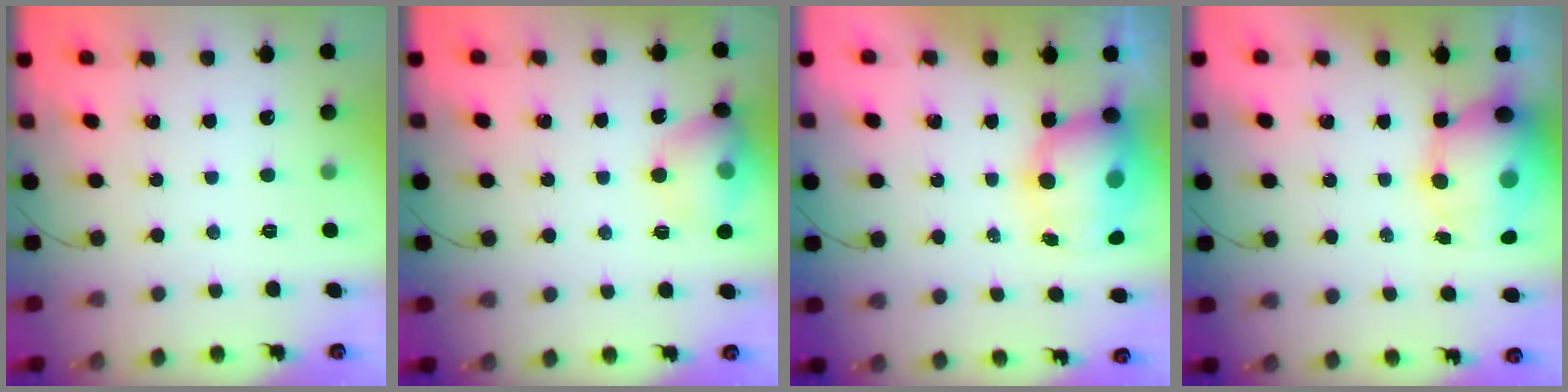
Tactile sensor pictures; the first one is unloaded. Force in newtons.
{"total": 13.0, "press": 12.6, "slide": 3.3}
{"total": 10.9, "press": 10.5, "slide": 2.6}
{"total": 11.5, "press": 11.2, "slide": 2.4}